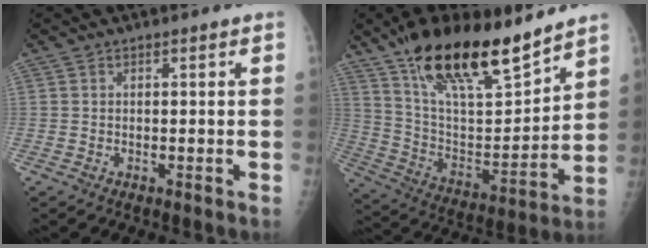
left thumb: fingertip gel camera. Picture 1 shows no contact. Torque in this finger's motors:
{"motor_torque": [1.56, 0.52, 1.48, -1.29, 0.43]}